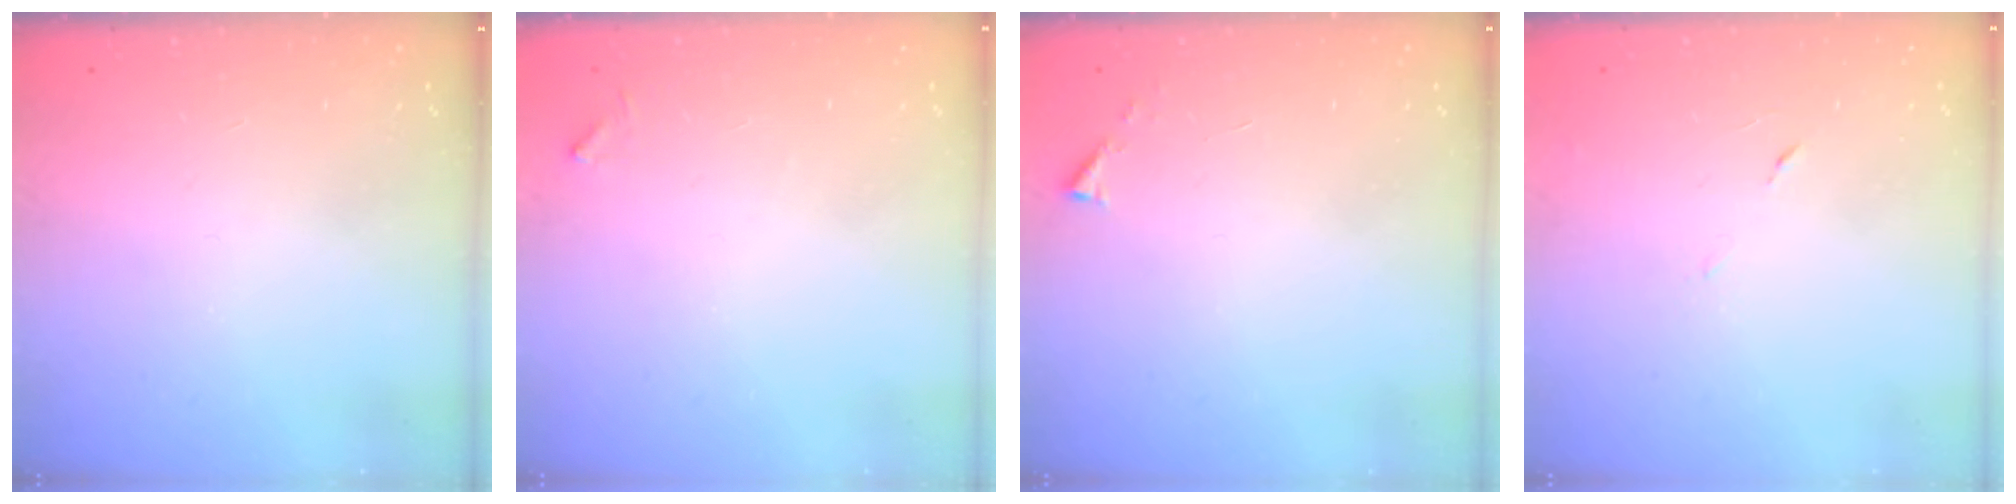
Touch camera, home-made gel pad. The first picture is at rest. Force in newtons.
{"total": 6.0, "press": 6.0, "slide": 0.3}
{"total": 2.9, "press": 2.9, "slide": 0.4}
{"total": 5.3, "press": 5.3, "slide": 0.6}